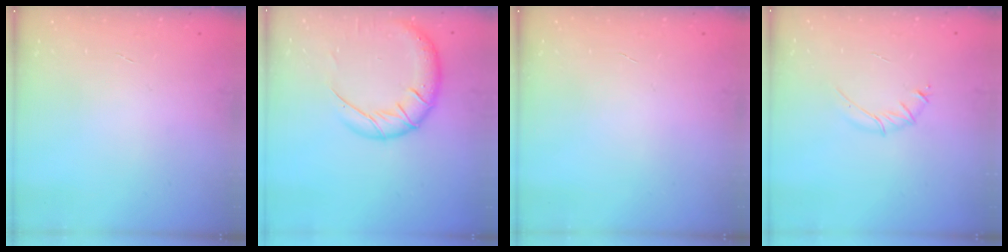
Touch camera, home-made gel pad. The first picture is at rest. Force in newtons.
{"total": 15.9, "press": 15.5, "slide": 3.4}
{"total": 0.0}
{"total": 3.2, "press": 3.0, "slide": 1.0}